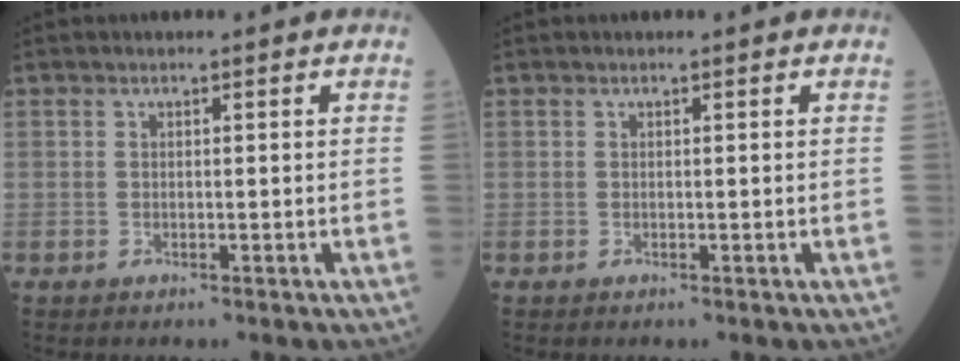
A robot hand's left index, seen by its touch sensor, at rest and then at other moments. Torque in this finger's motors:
{"motor_torque": [0.09, 0.00, 0.03, 0.00]}